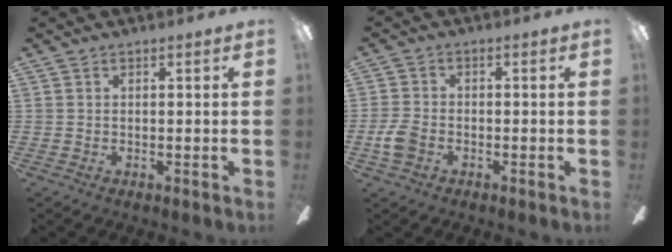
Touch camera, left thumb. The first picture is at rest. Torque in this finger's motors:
{"motor_torque": [-0.09, 0.12, -0.03, 0.03, 0.02]}